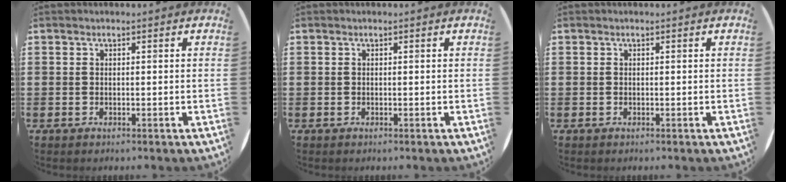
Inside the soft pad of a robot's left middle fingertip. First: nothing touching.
{"total": 0.0}
{"total": 0.0}